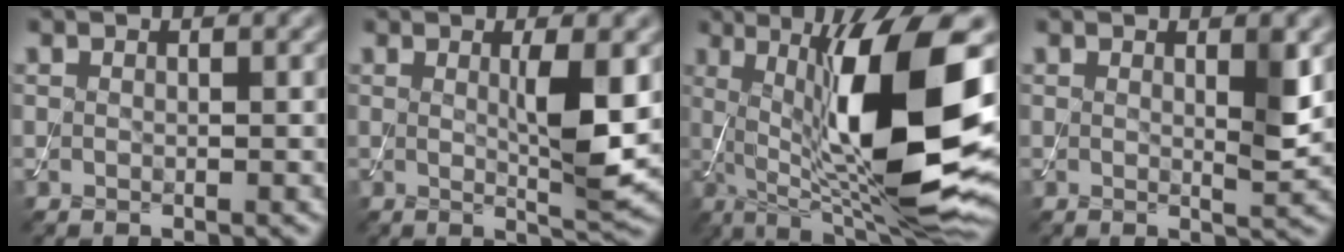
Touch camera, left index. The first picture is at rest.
{"total": 4.6, "force": [0.6, 0.7, 4.5], "torque": [-0.072, -0.011, 0.013]}
{"total": 14.6, "force": [1.2, 3.6, 14.1], "torque": [-0.214, -0.005, 0.023]}
{"total": 2.1, "force": [0.6, 0.3, 1.9], "torque": [-0.023, -0.006, 0.008]}